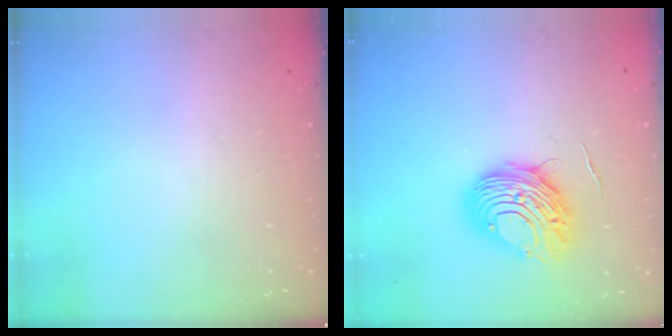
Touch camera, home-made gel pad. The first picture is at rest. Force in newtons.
{"total": 10.3, "press": 10.3, "slide": 0.7}